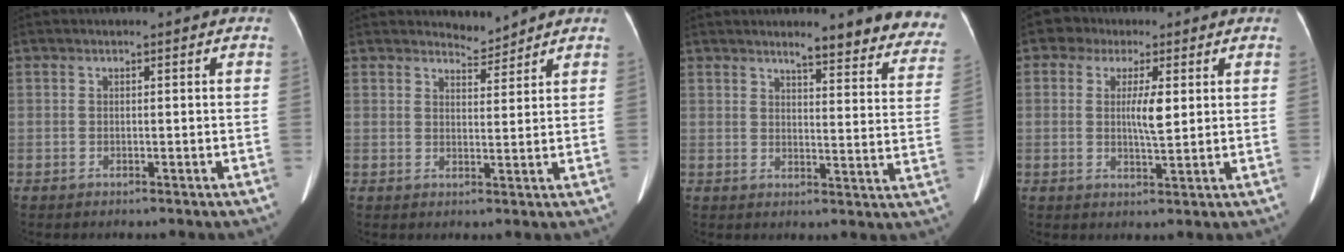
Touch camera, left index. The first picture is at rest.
{"total": 2.7, "force": [2.6, 0.2, -0.5], "torque": [0.001, -0.006, 0.046]}
{"total": 13.8, "force": [12.6, 2.2, 5.4], "torque": [-0.023, -0.035, 0.125]}
{"total": 5.9, "force": [1.4, 2.9, 4.9], "torque": [-0.090, 0.015, 0.021]}